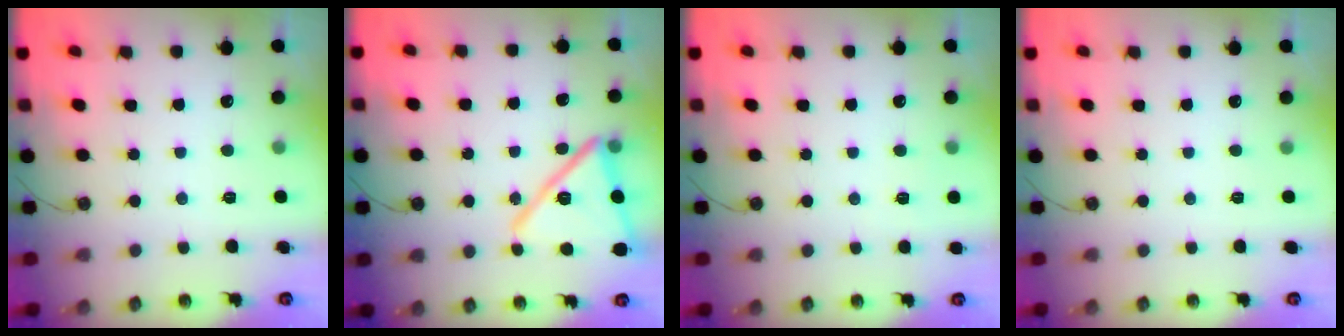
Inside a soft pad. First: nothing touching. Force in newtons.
{"total": 17.8, "press": 17.8, "slide": 1.1}
{"total": 2.1, "press": 2.1, "slide": 0.4}
{"total": 0.0}